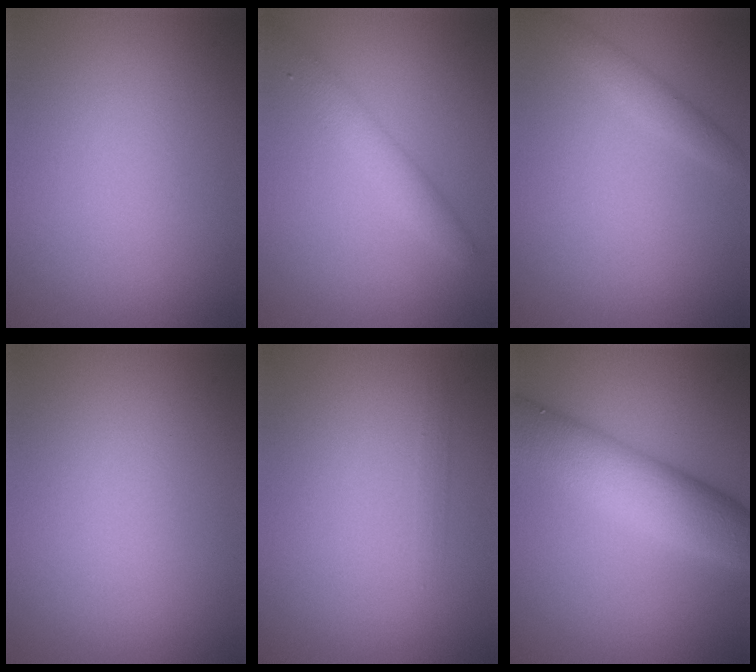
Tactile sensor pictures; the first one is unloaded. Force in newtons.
{"total": 2.8, "press": 2.8, "slide": 0.1}
{"total": 1.5, "press": 1.5, "slide": 0.1}
{"total": 0.0}
{"total": 0.6, "press": 0.6, "slide": 0.1}
{"total": 7.5, "press": 7.5, "slide": 0.4}